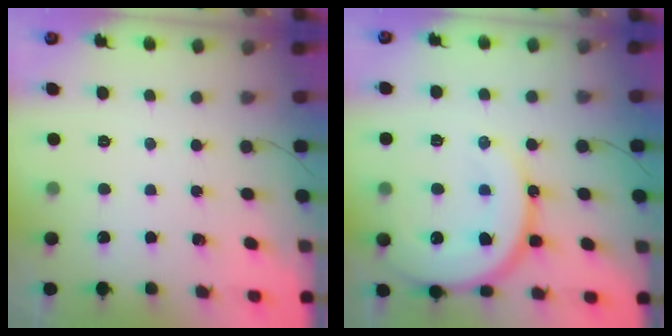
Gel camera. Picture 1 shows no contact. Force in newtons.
{"total": 17.4, "press": 17.3, "slide": 1.8}